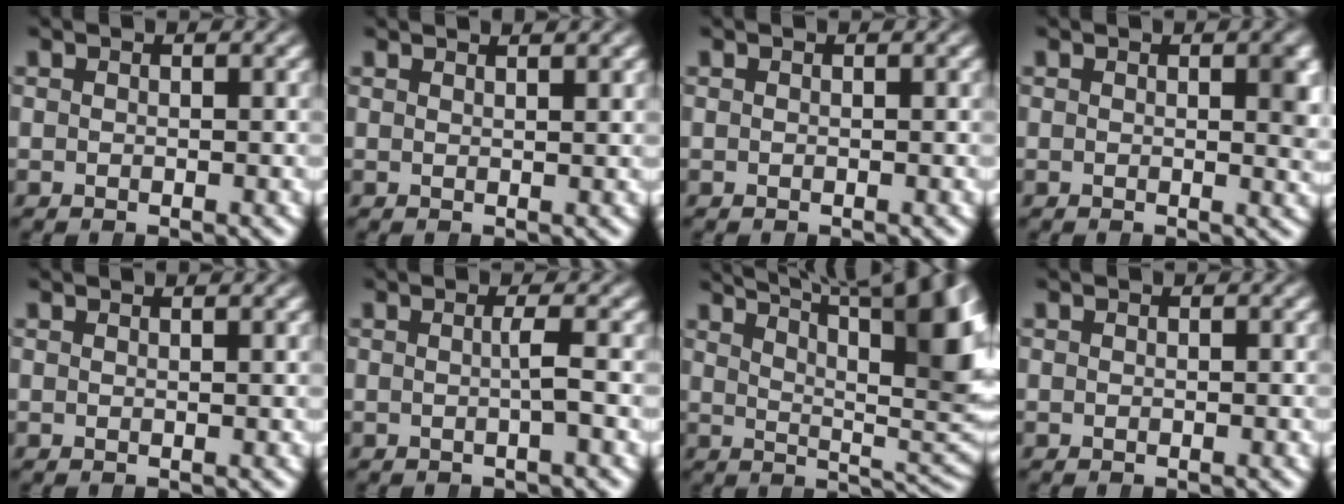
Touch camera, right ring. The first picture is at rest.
{"total": 1.4, "force": [1.3, -0.5, 0.2], "torque": [-0.003, -0.002, 0.021]}
{"total": 0.0}
{"total": 1.9, "force": [0.4, 0.4, 1.8], "torque": [-0.020, -0.007, 0.005]}
{"total": 0.7, "force": [0.6, -0.3, 0.0], "torque": [0.001, -0.001, 0.011]}
{"total": 1.2, "force": [-0.4, -0.6, 0.9], "torque": [-0.023, -0.001, -0.007]}
{"total": 13.5, "force": [6.2, 5.2, 10.9], "torque": [-0.118, 0.012, 0.088]}
{"total": 0.0}